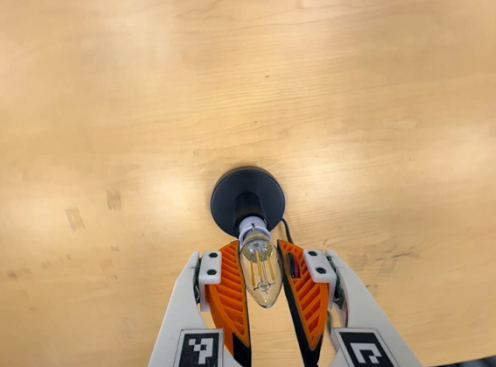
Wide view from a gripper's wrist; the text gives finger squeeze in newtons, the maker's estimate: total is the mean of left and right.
{"total": 12.8, "left": 11.8, "right": 13.8}